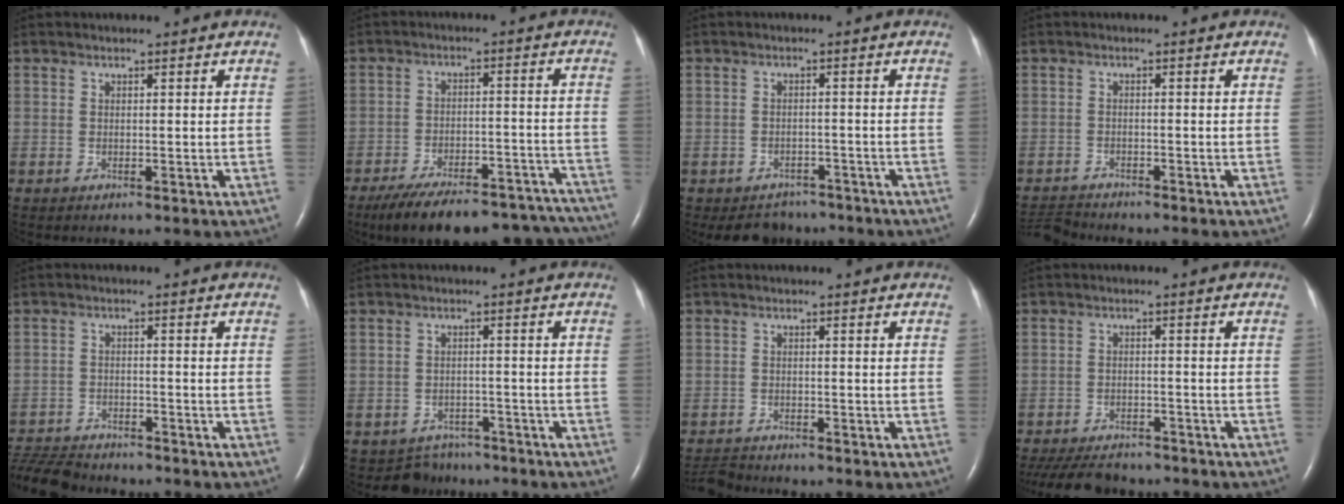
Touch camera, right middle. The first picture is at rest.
{"total": 23.4, "force": [-20.4, 6.8, 9.3], "torque": [-0.113, 0.009, -0.271]}
{"total": 4.7, "force": [-4.1, 2.3, 0.0], "torque": [0.004, 0.007, -0.056]}
{"total": 3.7, "force": [-3.7, -0.1, -0.2], "torque": [0.003, -0.017, -0.067]}
{"total": 9.1, "force": [-8.7, 1.7, 2.1], "torque": [-0.043, -0.007, -0.146]}
{"total": 4.6, "force": [-3.9, 2.1, -1.1], "torque": [0.015, 0.014, -0.058]}
{"total": 3.1, "force": [-3.1, 0.3, -0.1], "torque": [0.001, -0.015, -0.056]}
{"total": 12.2, "force": [-10.6, 4.0, 4.4], "torque": [-0.097, -0.010, -0.151]}